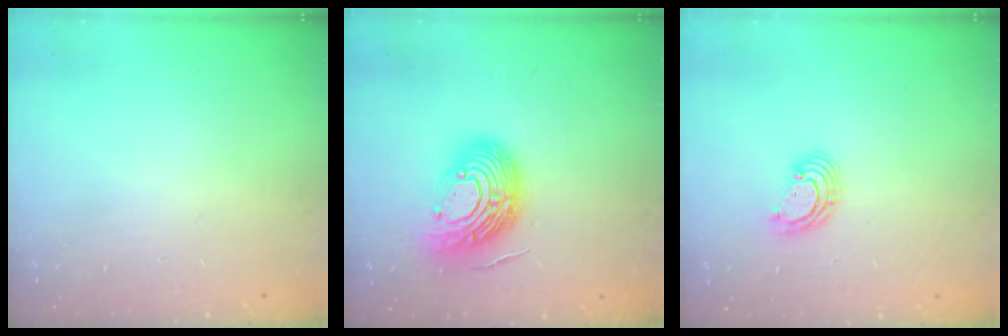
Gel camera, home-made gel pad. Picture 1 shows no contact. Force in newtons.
{"total": 17.4, "press": 17.3, "slide": 2.1}
{"total": 5.3, "press": 5.3, "slide": 0.2}